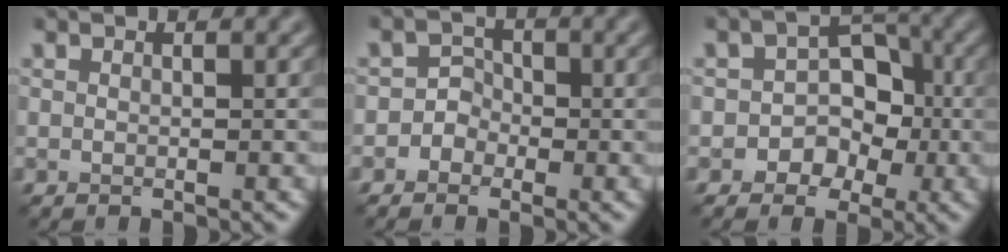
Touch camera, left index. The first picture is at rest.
{"total": 2.3, "force": [-0.8, 2.1, 0.3], "torque": [0.026, 0.014, -0.029]}
{"total": 4.4, "force": [-1.1, 3.6, 2.3], "torque": [0.007, 0.008, -0.027]}